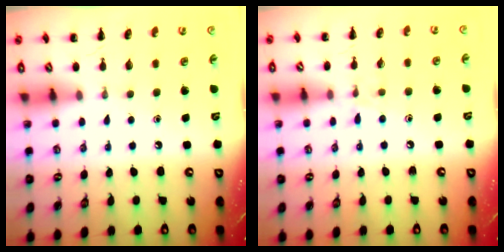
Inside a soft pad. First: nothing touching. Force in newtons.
{"total": 6.5, "press": 6.1, "slide": 2.4}